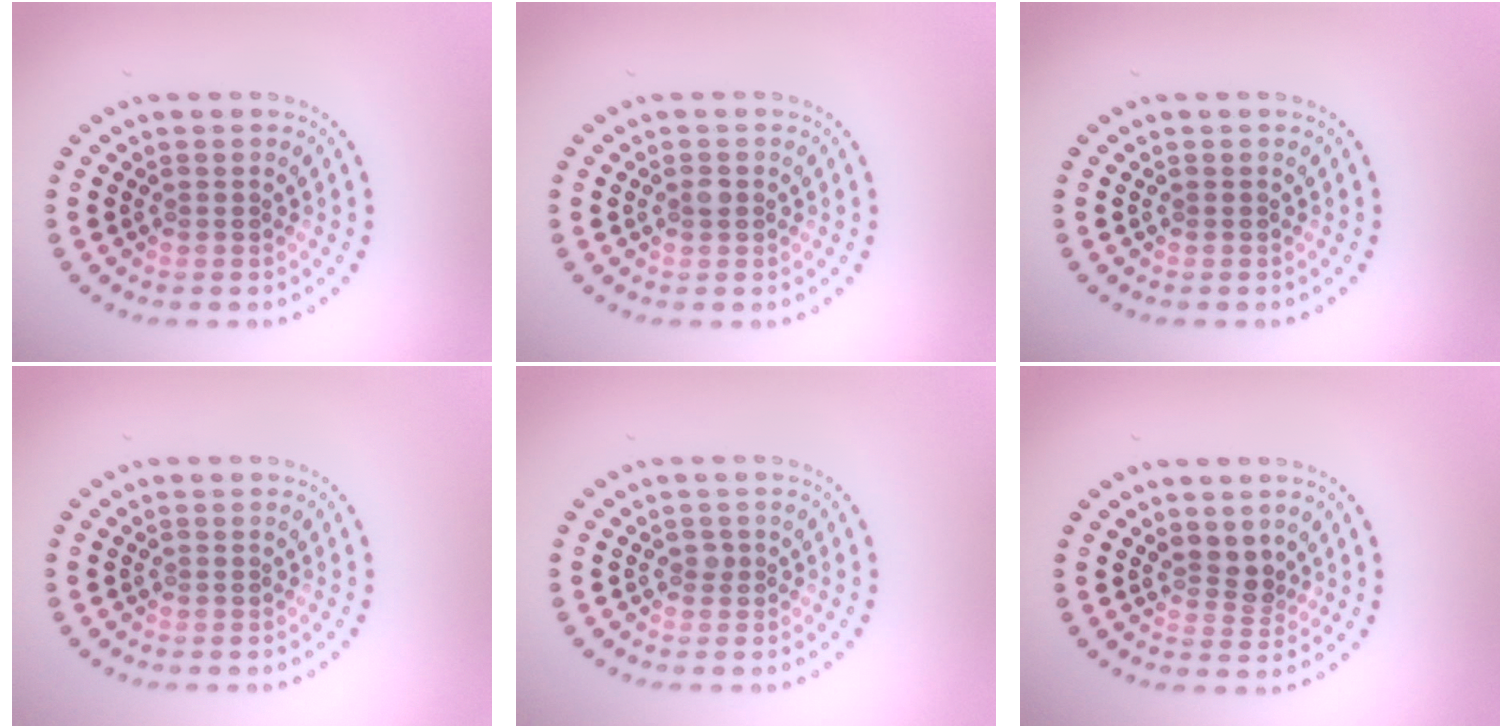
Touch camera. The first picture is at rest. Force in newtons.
{"total": 1.0, "press": 1.0, "slide": 0.2}
{"total": 0.0}
{"total": 0.0}
{"total": 0.7, "press": 0.5, "slide": 0.4}
{"total": 2.2, "press": 1.7, "slide": 1.4}